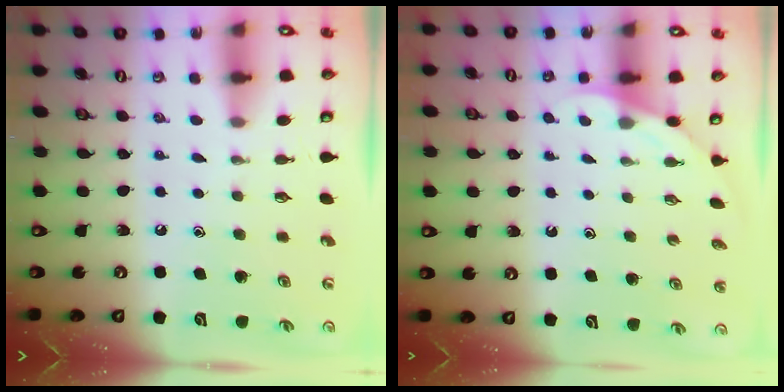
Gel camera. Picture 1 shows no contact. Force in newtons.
{"total": 2.0, "press": 2.0, "slide": 0.0}